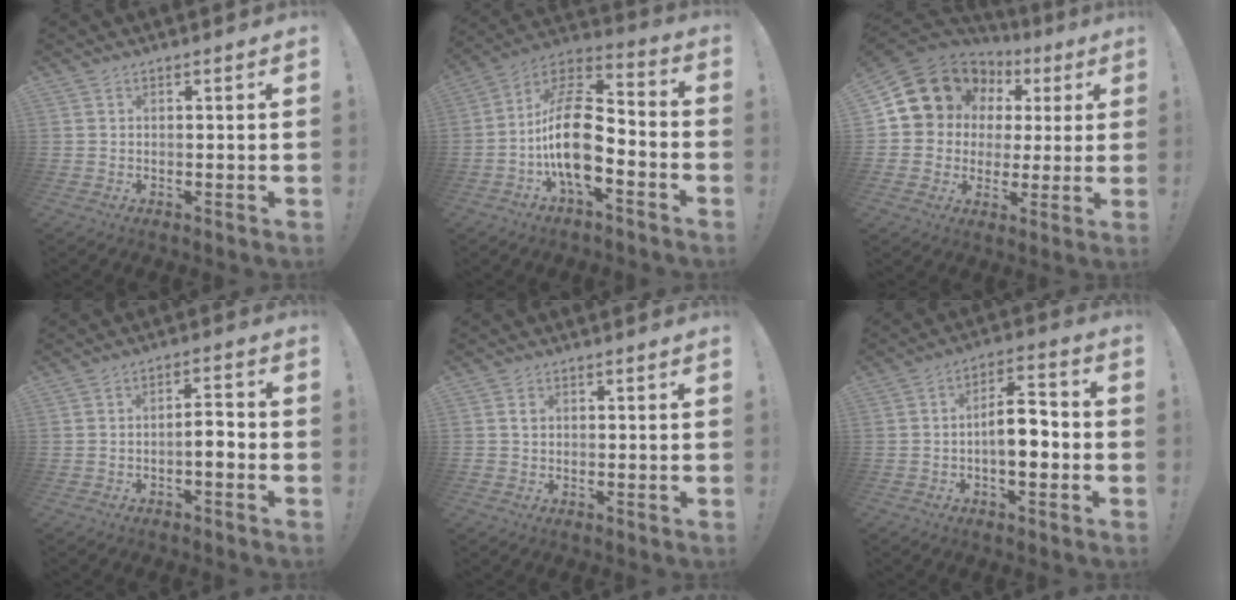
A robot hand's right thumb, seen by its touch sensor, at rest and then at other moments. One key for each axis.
{"total": 18.3, "fx": -4.3, "fy": 9.1, "fz": 15.3, "tx": -0.296, "ty": 0.030, "tz": -0.068}
{"total": 12.6, "fx": 6.4, "fy": 10.2, "fz": 3.8, "tx": -0.058, "ty": -0.044, "tz": 0.137}
{"total": 5.3, "fx": -1.9, "fy": 1.6, "fz": 4.7, "tx": -0.070, "ty": 0.005, "tz": -0.035}
{"total": 1.5, "fx": 0.3, "fy": 1.3, "fz": 0.7, "tx": -0.008, "ty": 0.001, "tz": 0.003}
{"total": 10.4, "fx": -1.9, "fy": 4.8, "fz": 9.0, "tx": -0.131, "ty": 0.012, "tz": -0.035}